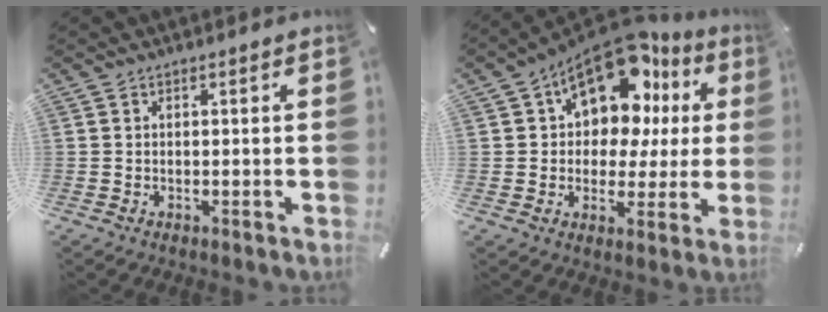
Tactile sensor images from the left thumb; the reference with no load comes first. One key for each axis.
{"total": 15.8, "fx": 9.2, "fy": 9.2, "fz": 9.0, "tx": -0.149, "ty": -0.064, "tz": 0.165}